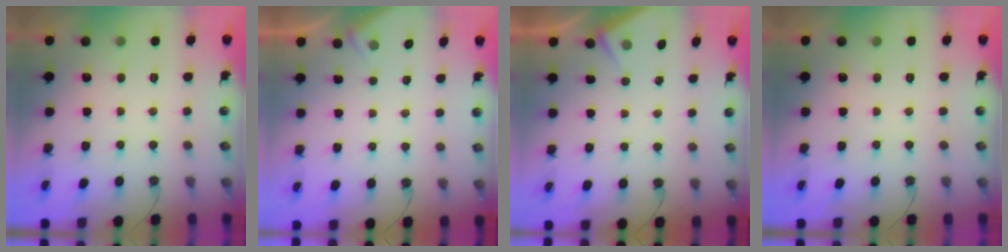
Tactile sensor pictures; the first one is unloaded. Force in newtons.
{"total": 1.8, "press": 1.8, "slide": 0.4}
{"total": 2.8, "press": 2.7, "slide": 0.4}
{"total": 0.0}